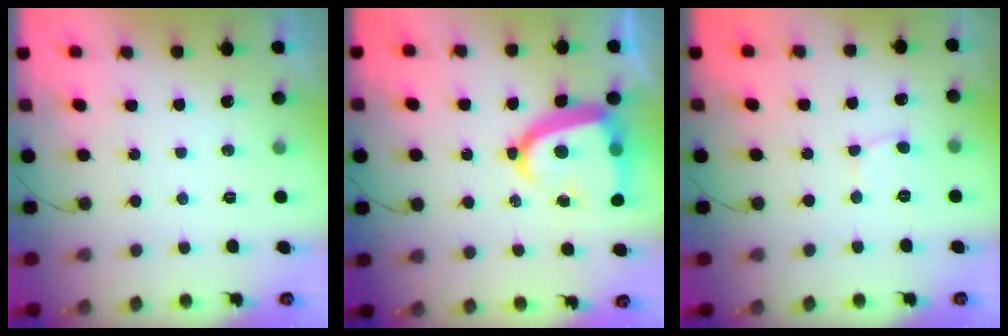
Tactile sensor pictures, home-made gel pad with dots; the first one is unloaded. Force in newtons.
{"total": 16.5, "press": 16.4, "slide": 1.5}
{"total": 3.0, "press": 3.0, "slide": 0.3}